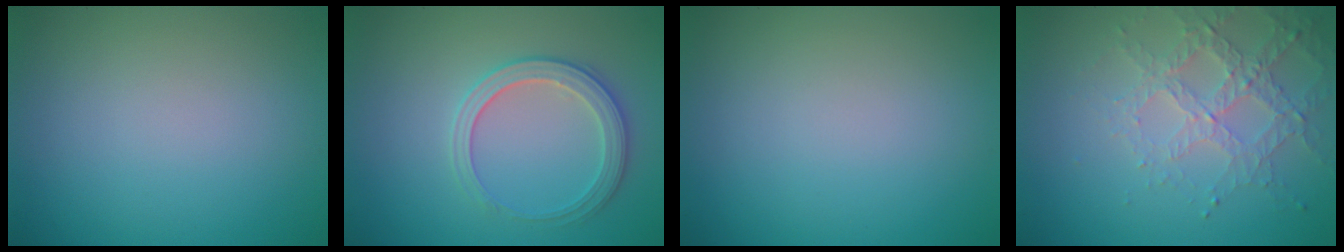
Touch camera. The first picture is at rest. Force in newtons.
{"total": 3.0, "press": 2.9, "slide": 0.2}
{"total": 0.0}
{"total": 3.1, "press": 3.1, "slide": 0.7}